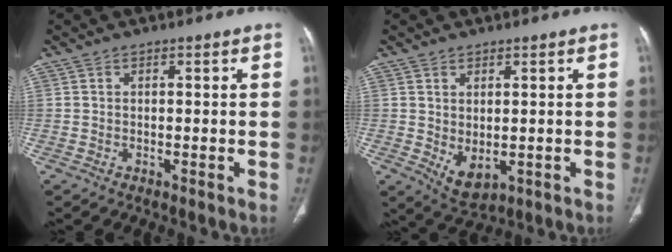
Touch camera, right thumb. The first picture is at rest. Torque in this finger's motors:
{"motor_torque": [-0.35, 0.04, -0.05, 0.07, 0.12]}